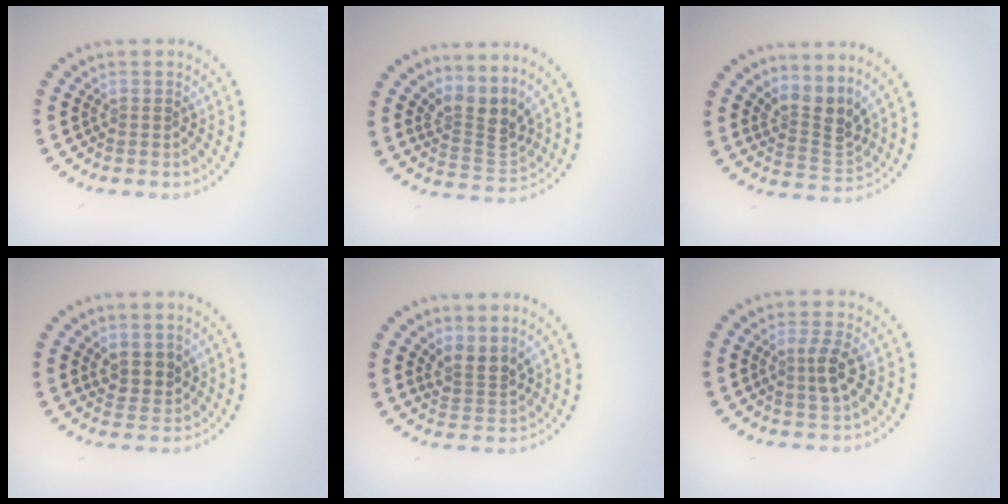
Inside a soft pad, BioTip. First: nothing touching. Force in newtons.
{"total": 3.4, "press": 2.4, "slide": 2.5}
{"total": 3.2, "press": 2.3, "slide": 2.3}
{"total": 2.6, "press": 2.3, "slide": 1.1}
{"total": 2.6, "press": 1.9, "slide": 1.7}
{"total": 2.4, "press": 2.3, "slide": 0.8}